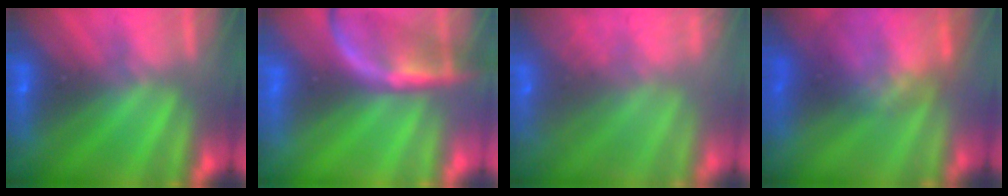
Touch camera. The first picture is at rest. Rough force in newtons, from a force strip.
{"total": 2.4}
{"total": 7.0}
{"total": 10.8}